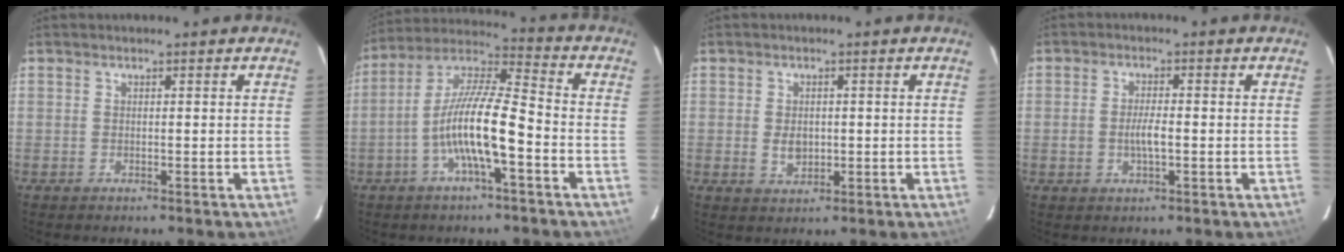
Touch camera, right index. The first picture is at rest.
{"total": 12.6, "force": [-4.5, 2.1, 11.6], "torque": [-0.228, 0.006, -0.089]}
{"total": 3.4, "force": [-0.3, 2.5, 2.3], "torque": [-0.040, -0.001, -0.002]}
{"total": 3.4, "force": [-0.7, 1.3, 3.1], "torque": [-0.061, 0.000, -0.011]}